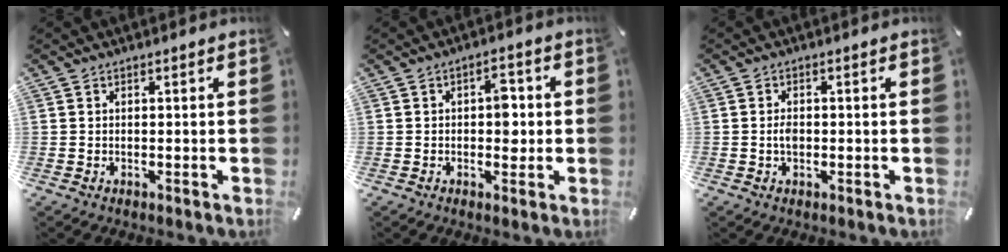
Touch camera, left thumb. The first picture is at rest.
{"total": 5.1, "force": [0.1, 3.1, 4.0], "torque": [-0.045, -0.001, -0.007]}
{"total": 2.3, "force": [-0.3, 1.4, 1.8], "torque": [-0.034, 0.001, -0.006]}